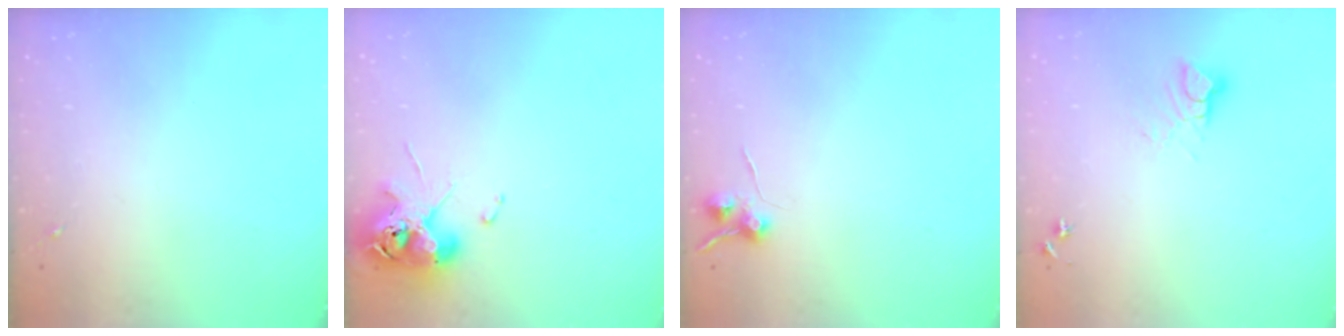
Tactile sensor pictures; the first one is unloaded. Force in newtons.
{"total": 11.3, "press": 11.2, "slide": 1.7}
{"total": 6.6, "press": 6.6, "slide": 0.8}
{"total": 4.0, "press": 4.0, "slide": 0.3}